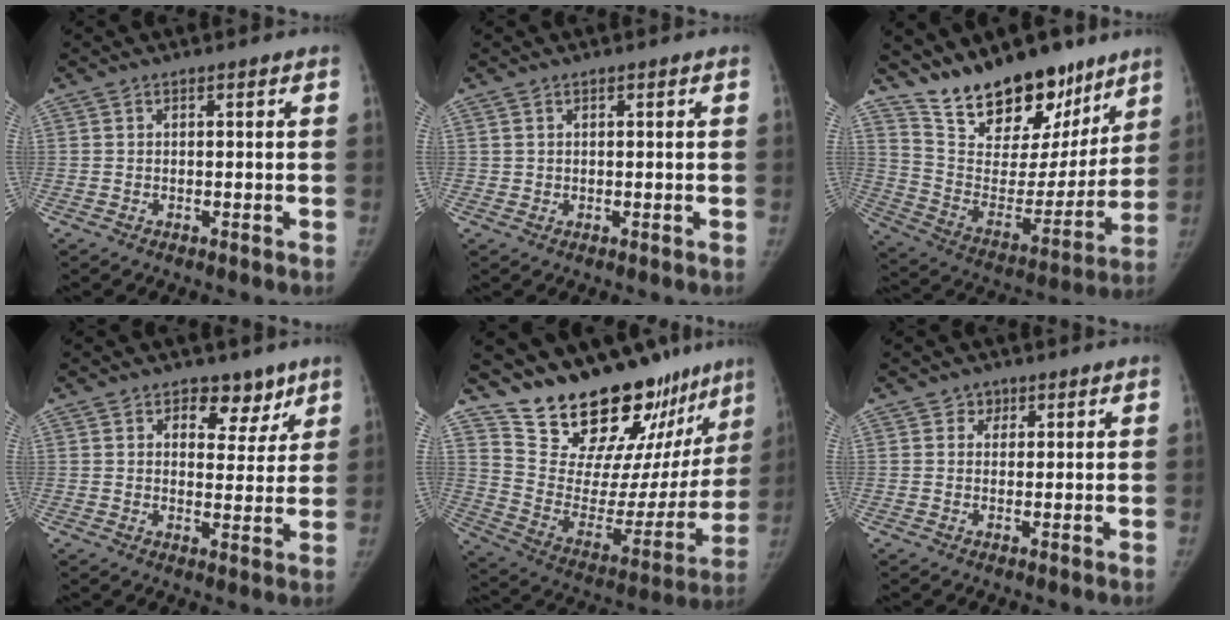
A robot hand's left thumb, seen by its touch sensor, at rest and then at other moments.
{"total": 0.5, "force": [0.3, 0.4, -0.1], "torque": [0.012, -0.001, 0.003]}
{"total": 23.0, "force": [17.2, 10.6, 11.1], "torque": [-0.123, -0.094, 0.286]}
{"total": 6.6, "force": [4.1, 4.4, 2.8], "torque": [0.006, -0.019, 0.055]}
{"total": 27.4, "force": [22.7, 9.4, 12.0], "torque": [-0.142, -0.143, 0.336]}
{"total": 1.9, "force": [0.9, 1.7, 0.2], "torque": [0.019, -0.001, 0.006]}